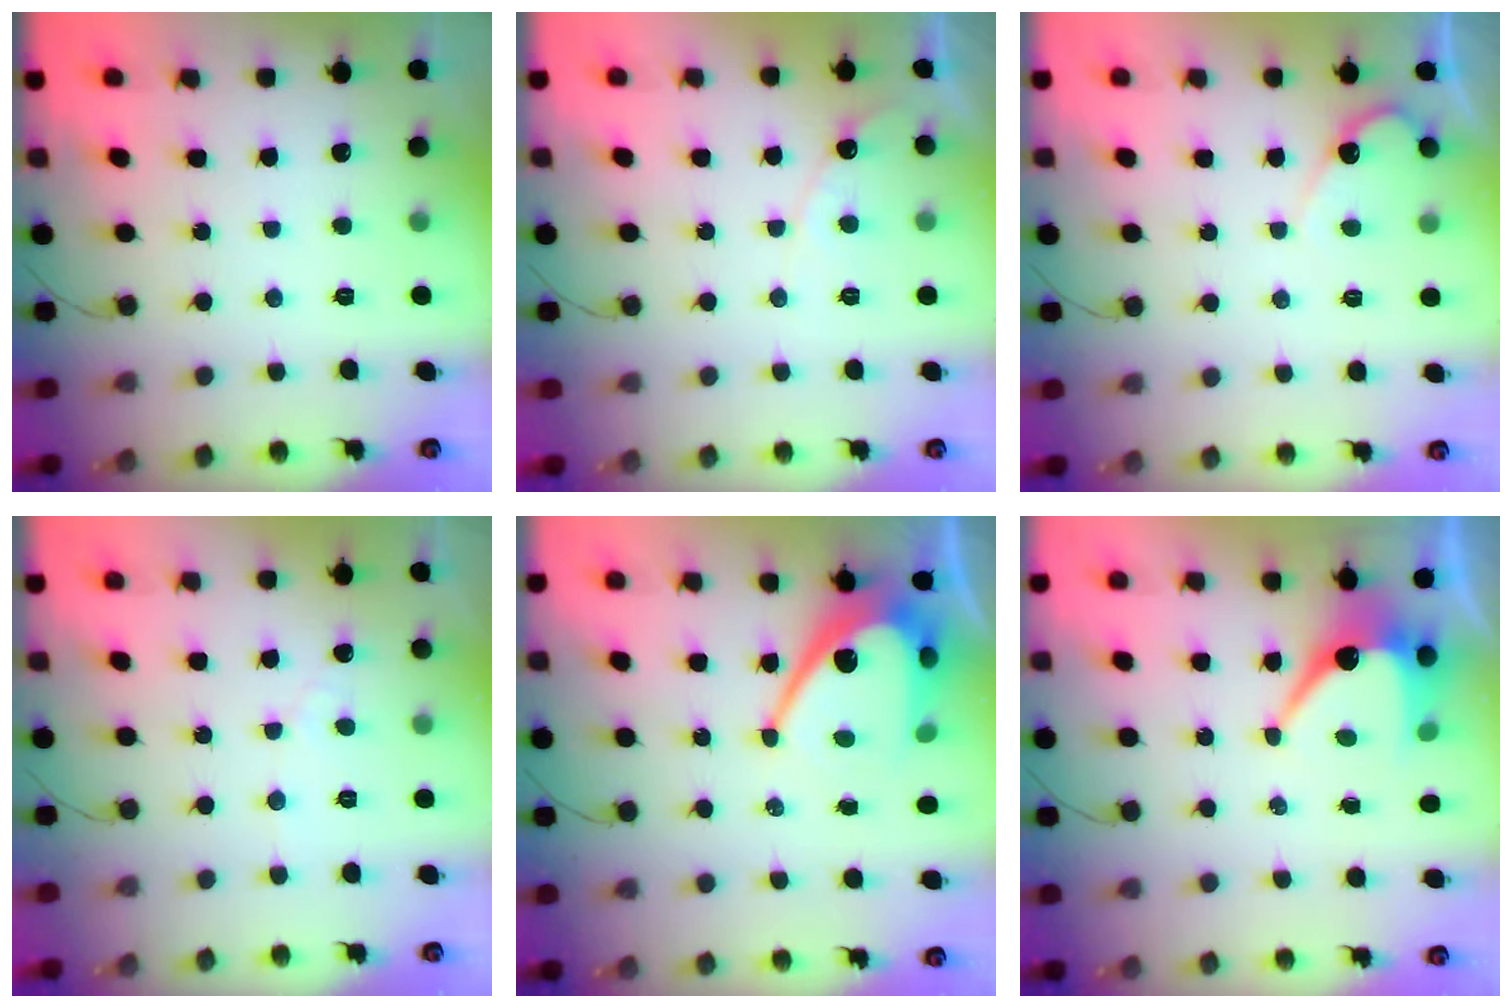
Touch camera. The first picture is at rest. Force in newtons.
{"total": 6.6, "press": 6.6, "slide": 0.5}
{"total": 4.8, "press": 4.7, "slide": 0.2}
{"total": 2.8, "press": 2.8, "slide": 0.2}
{"total": 12.7, "press": 12.7, "slide": 1.2}
{"total": 7.9, "press": 7.9, "slide": 0.5}